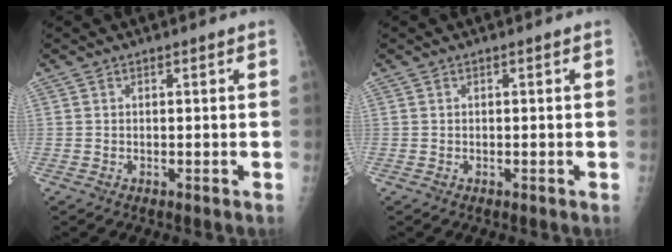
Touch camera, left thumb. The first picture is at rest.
{"total": 0.0}